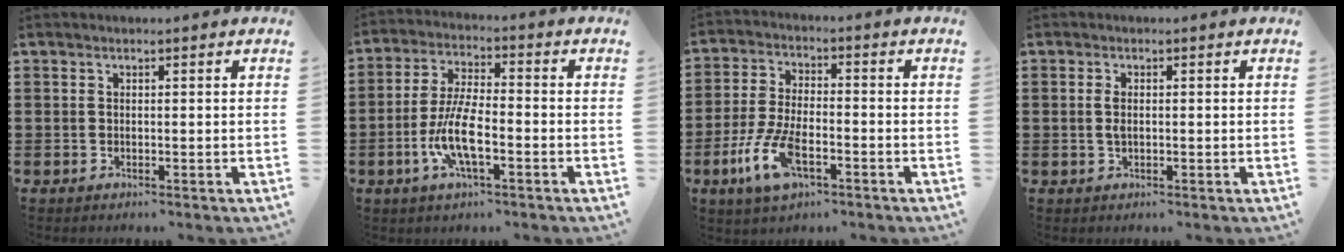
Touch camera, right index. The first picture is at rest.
{"total": 8.4, "force": [-2.7, 2.6, 7.5], "torque": [-0.170, -0.014, -0.057]}
{"total": 9.2, "force": [-4.0, 3.6, 7.4], "torque": [-0.172, -0.013, -0.074]}
{"total": 1.8, "force": [0.1, 0.9, 1.6], "torque": [-0.033, 0.003, 0.000]}